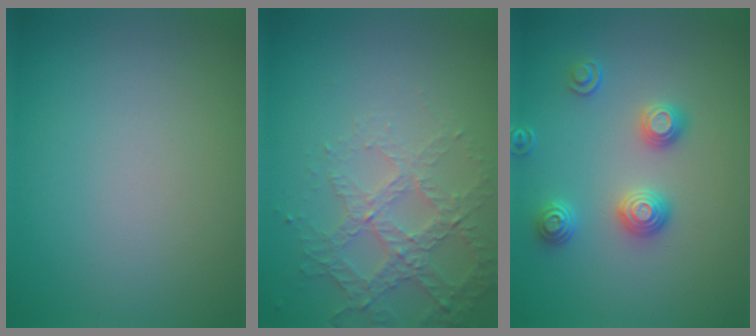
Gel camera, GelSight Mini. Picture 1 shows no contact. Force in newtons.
{"total": 4.2, "press": 3.0, "slide": 2.9}
{"total": 3.0, "press": 2.6, "slide": 1.3}